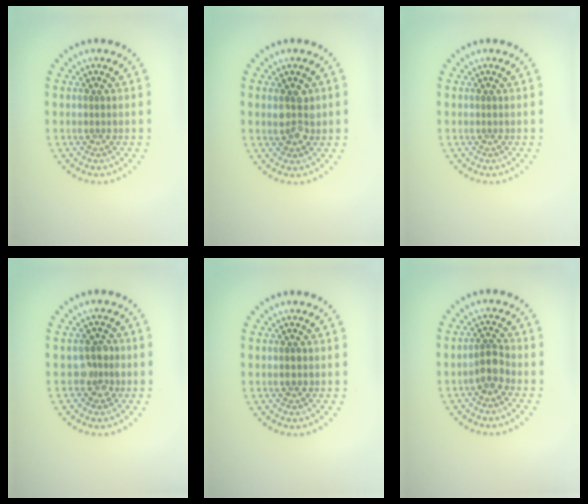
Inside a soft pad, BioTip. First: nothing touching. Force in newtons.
{"total": 2.5, "press": 2.5, "slide": 0.6}
{"total": 0.0}
{"total": 2.4, "press": 2.2, "slide": 0.8}
{"total": 1.1, "press": 1.1, "slide": 0.1}
{"total": 2.1, "press": 1.8, "slide": 1.1}